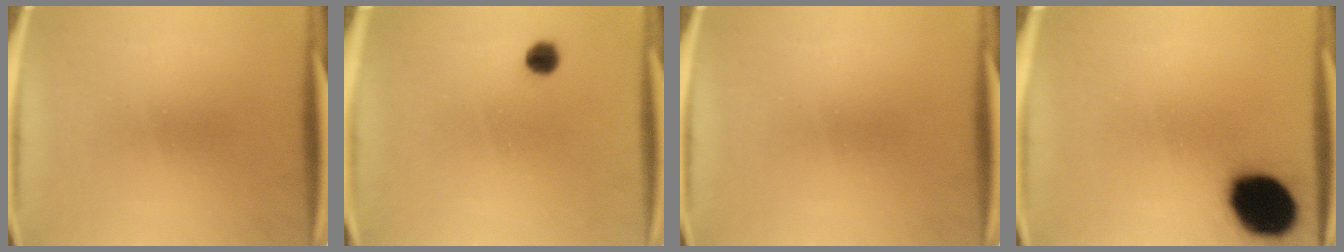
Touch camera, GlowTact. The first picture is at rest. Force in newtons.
{"total": 2.6}
{"total": 0.0}
{"total": 17.4}